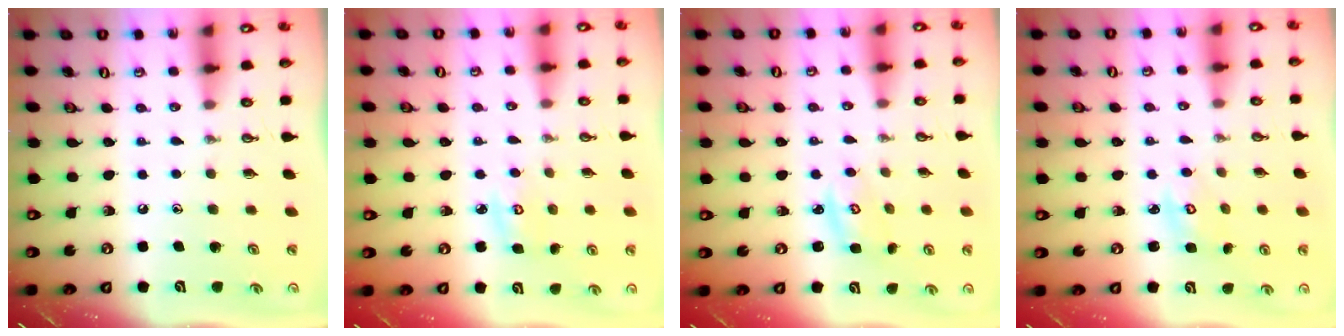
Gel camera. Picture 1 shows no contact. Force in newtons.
{"total": 4.8, "press": 4.8, "slide": 0.4}
{"total": 2.9, "press": 2.9, "slide": 0.4}
{"total": 3.4, "press": 3.4, "slide": 0.3}